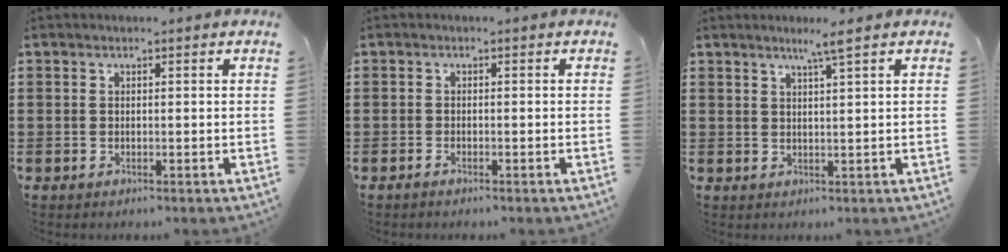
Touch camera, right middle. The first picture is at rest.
{"total": 0.7, "force": [-0.6, 0.0, 0.3], "torque": [-0.008, -0.003, -0.011]}
{"total": 3.1, "force": [2.3, -0.1, 2.1], "torque": [-0.044, -0.001, 0.038]}